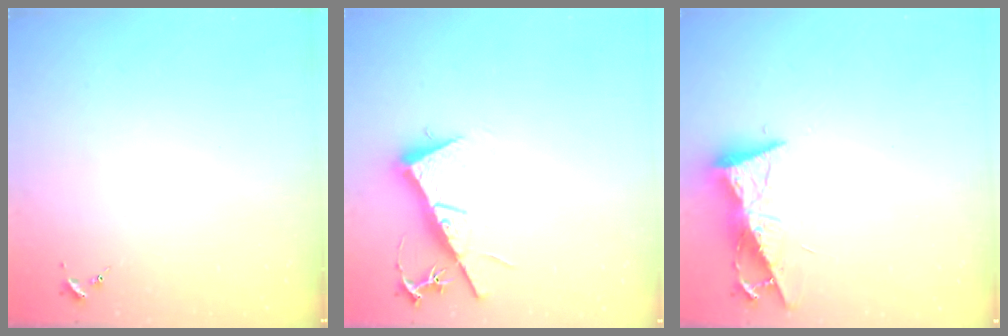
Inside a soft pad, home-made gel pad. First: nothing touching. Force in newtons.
{"total": 11.3, "press": 11.3, "slide": 0.4}
{"total": 8.7, "press": 8.7, "slide": 0.8}